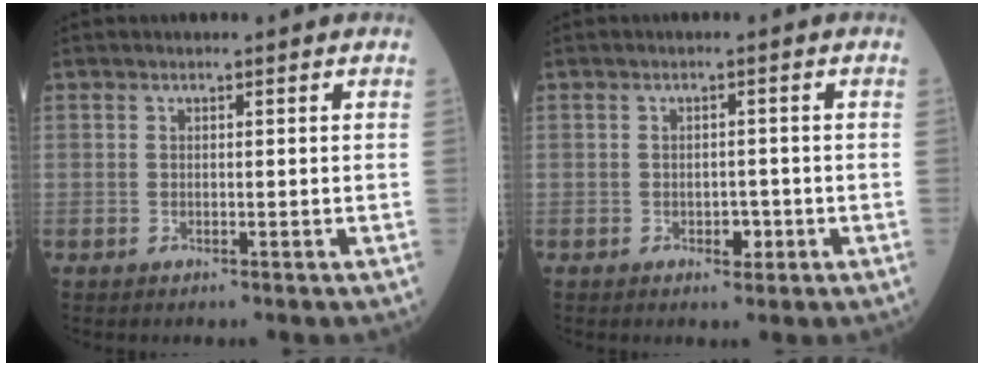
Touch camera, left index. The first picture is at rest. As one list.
[{"total": 1.9, "force": [-0.7, 1.2, 1.4], "torque": [-0.016, 0.002, -0.005]}]